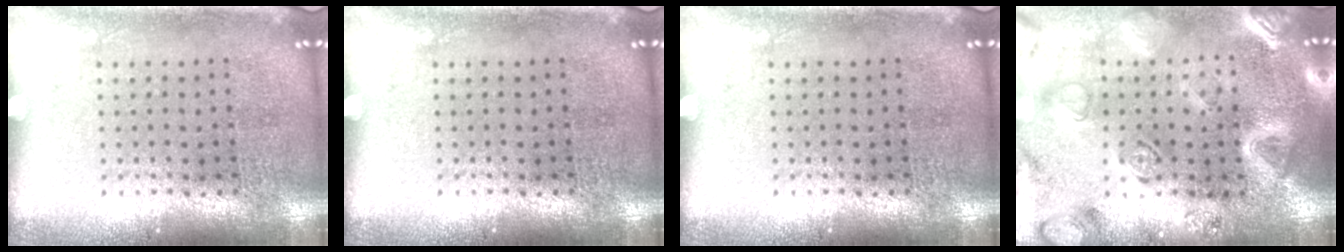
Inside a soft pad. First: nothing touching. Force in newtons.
{"total": 0.0}
{"total": 0.0}
{"total": 3.0, "press": 2.9, "slide": 0.8}